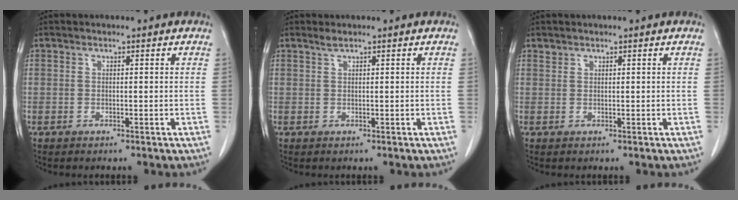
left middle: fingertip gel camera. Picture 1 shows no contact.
{"total": 0.8, "force": [0.7, -0.1, 0.4], "torque": [-0.015, 0.002, 0.018]}
{"total": 0.6, "force": [0.5, 0.2, -0.1], "torque": [-0.002, 0.003, 0.010]}